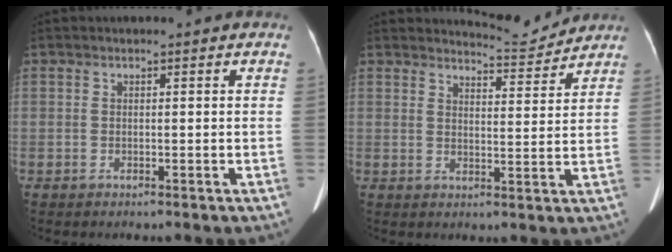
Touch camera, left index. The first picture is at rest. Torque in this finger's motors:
{"motor_torque": [0.73, -1.20, 0.13, 0.01]}